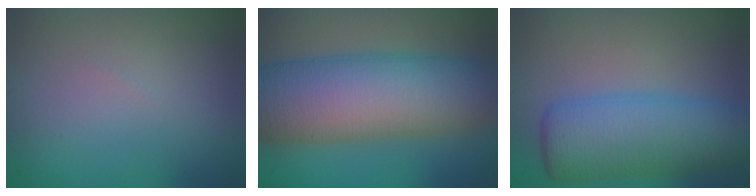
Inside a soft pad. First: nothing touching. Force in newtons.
{"total": 12.6, "press": 12.6, "slide": 0.3}
{"total": 7.9, "press": 7.9, "slide": 0.2}